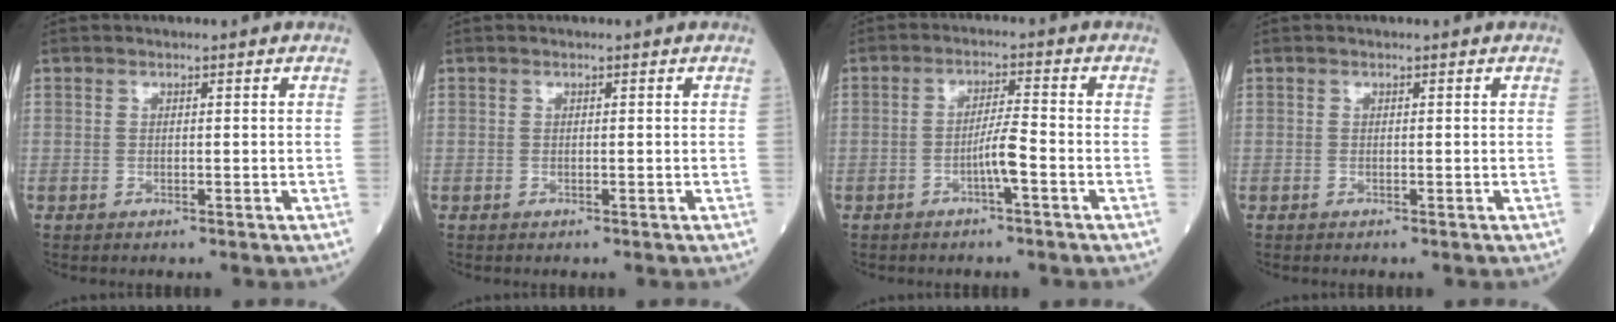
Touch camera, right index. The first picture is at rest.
{"total": 0.0}
{"total": 3.7, "force": [-1.7, -0.1, 3.3], "torque": [-0.058, 0.004, -0.032]}
{"total": 0.0}